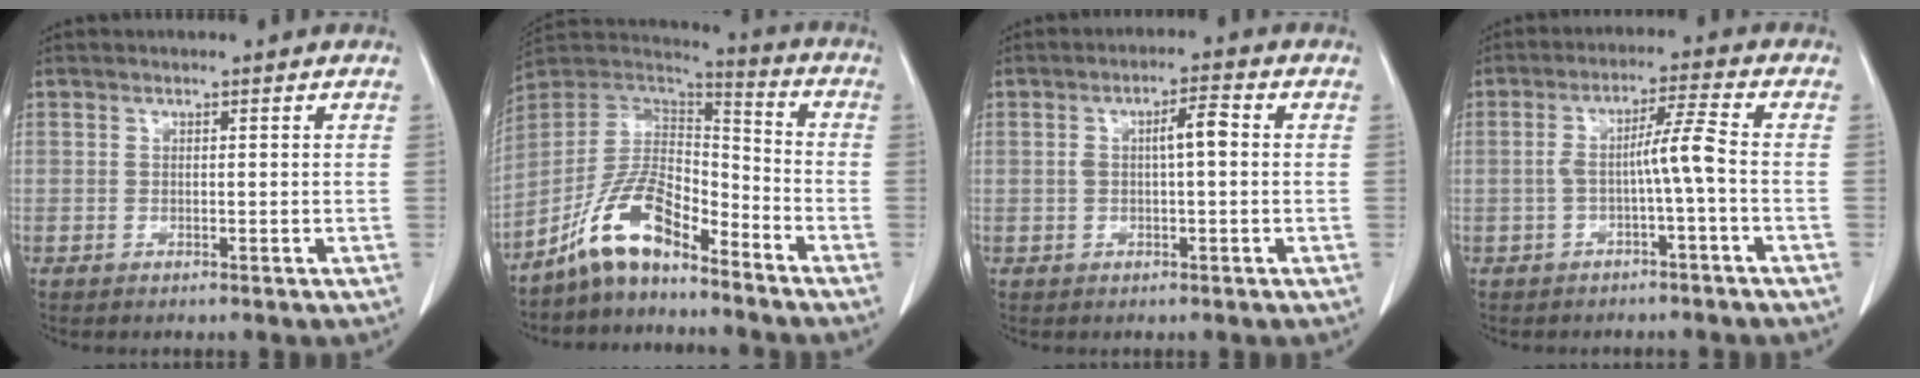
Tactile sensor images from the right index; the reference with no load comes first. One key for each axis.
{"total": 11.3, "fx": -8.3, "fy": 4.0, "fz": 6.5, "tx": -0.133, "ty": 0.030, "tz": -0.157}
{"total": 4.0, "fx": 0.4, "fy": 0.8, "fz": 3.9, "tx": -0.067, "ty": 0.012, "tz": 0.005}
{"total": 5.2, "fx": -1.2, "fy": -0.6, "fz": 5.0, "tx": -0.088, "ty": 0.018, "tz": -0.019}